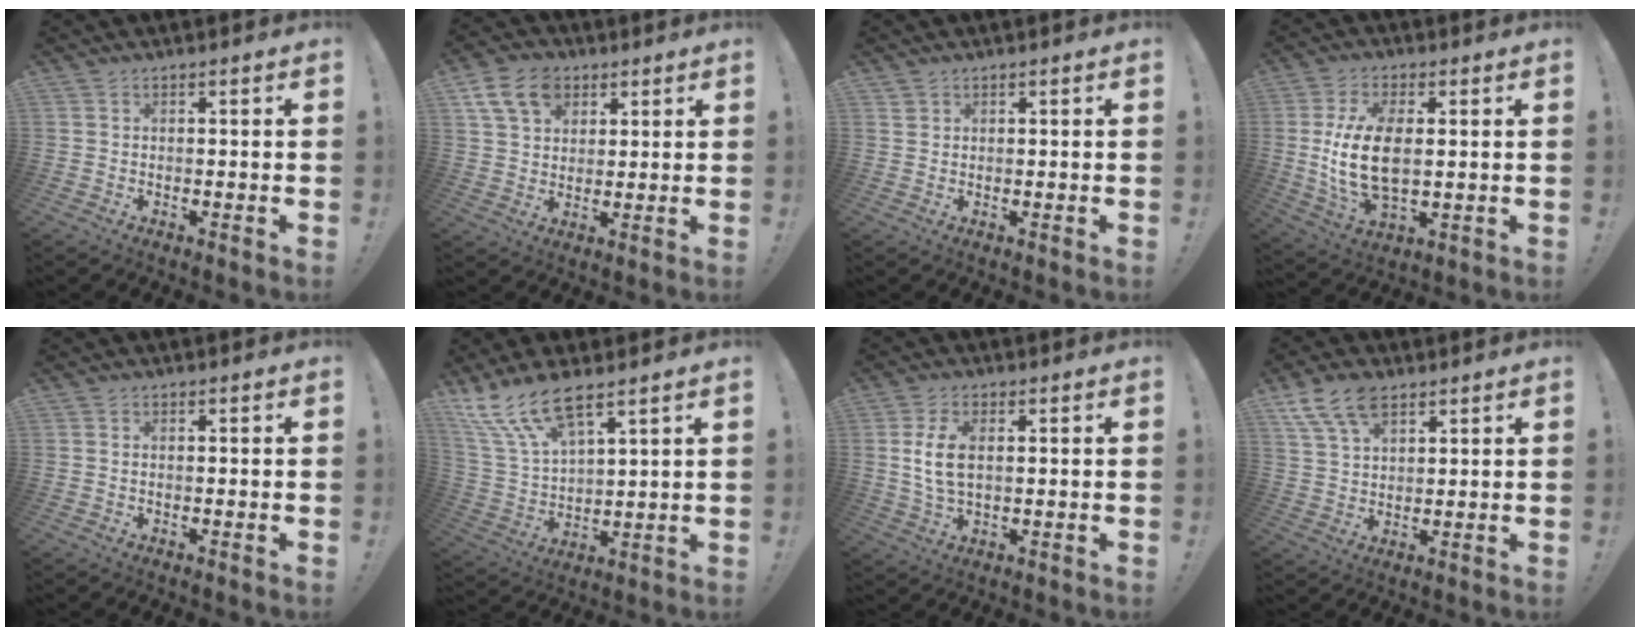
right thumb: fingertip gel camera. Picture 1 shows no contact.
{"total": 11.9, "force": [5.8, 8.6, 5.9], "torque": [-0.094, -0.016, 0.113]}
{"total": 1.2, "force": [0.9, 0.7, 0.3], "torque": [0.001, -0.003, 0.017]}
{"total": 14.9, "force": [0.8, 8.3, 12.3], "torque": [-0.226, -0.011, 0.015]}
{"total": 0.0}
{"total": 14.3, "force": [10.5, 4.8, 8.4], "torque": [-0.176, -0.053, 0.197]}
{"total": 8.1, "force": [1.2, 4.3, 6.7], "torque": [-0.121, -0.007, 0.019]}
{"total": 10.2, "force": [6.3, 5.4, 5.9], "torque": [-0.113, -0.016, 0.121]}